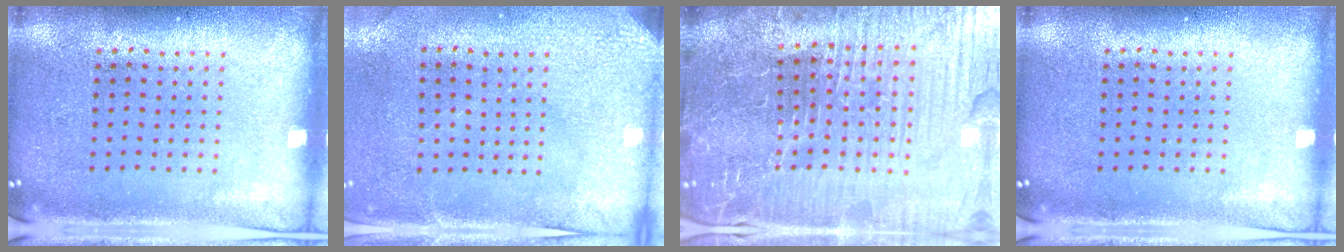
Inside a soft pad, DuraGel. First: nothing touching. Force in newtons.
{"total": 3.0, "press": 2.4, "slide": 1.7}
{"total": 5.9, "press": 5.5, "slide": 1.9}
{"total": 0.0}